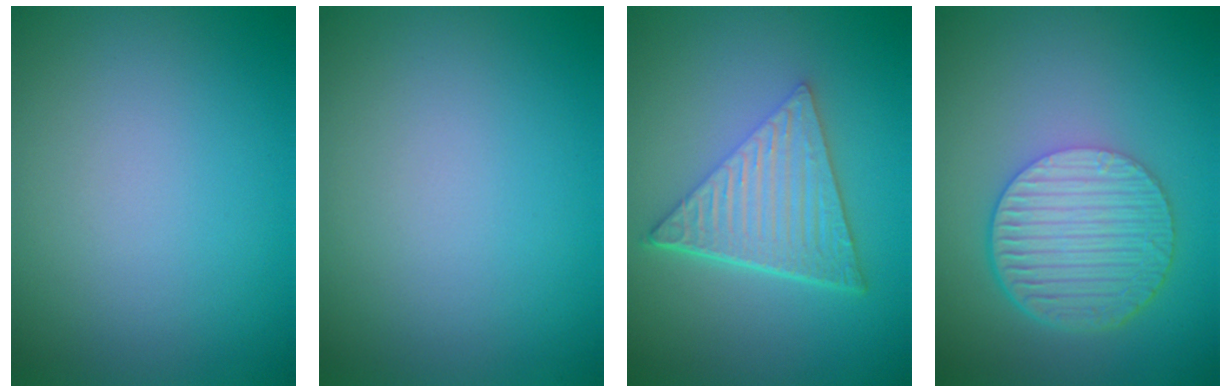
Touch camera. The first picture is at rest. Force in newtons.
{"total": 0.0}
{"total": 6.8, "press": 4.5, "slide": 5.1}
{"total": 6.5, "press": 4.5, "slide": 4.7}